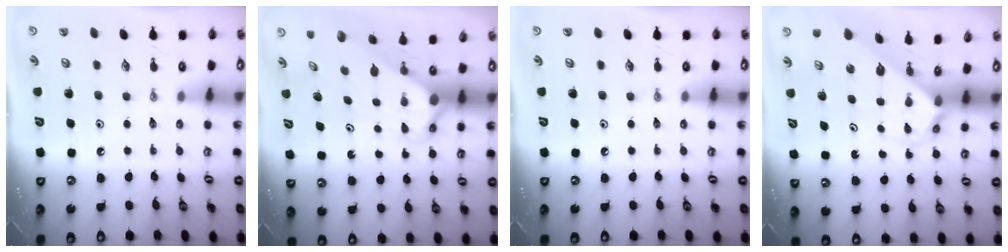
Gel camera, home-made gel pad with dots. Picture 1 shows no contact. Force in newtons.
{"total": 2.9, "press": 2.9, "slide": 0.3}
{"total": 0.0}
{"total": 2.7, "press": 2.7, "slide": 0.2}